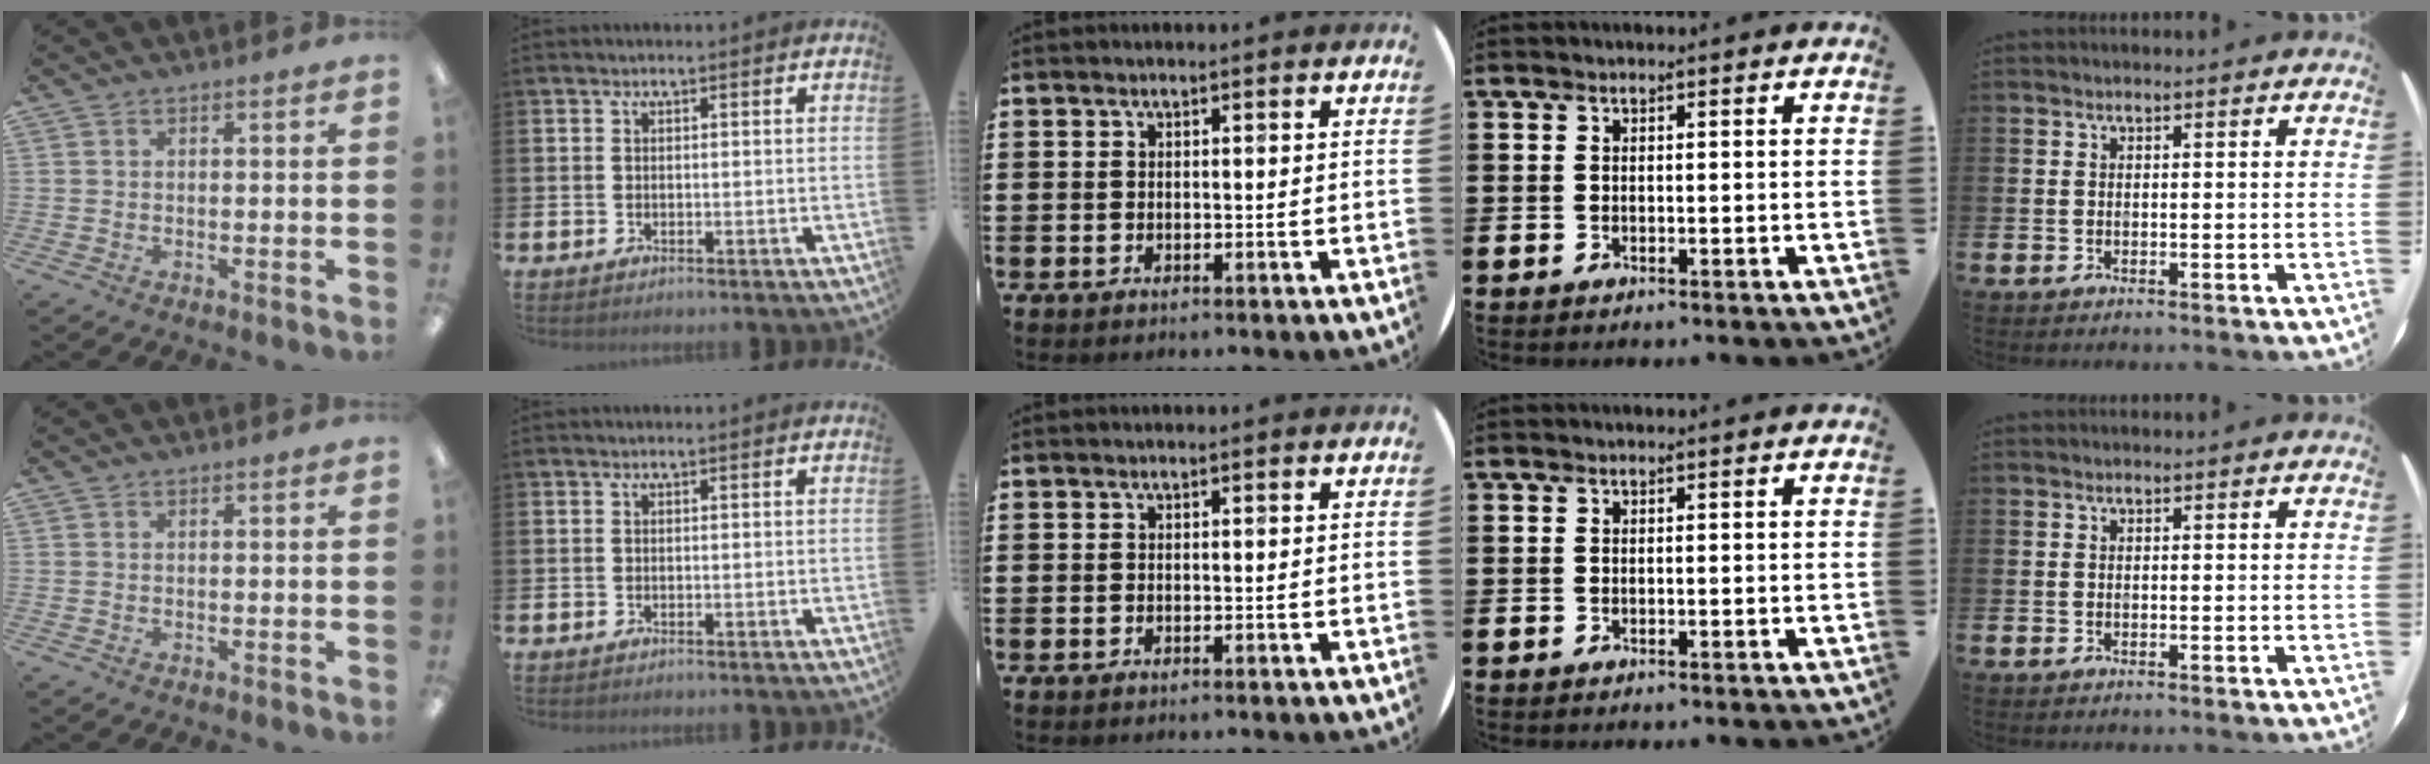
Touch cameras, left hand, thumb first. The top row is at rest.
{}